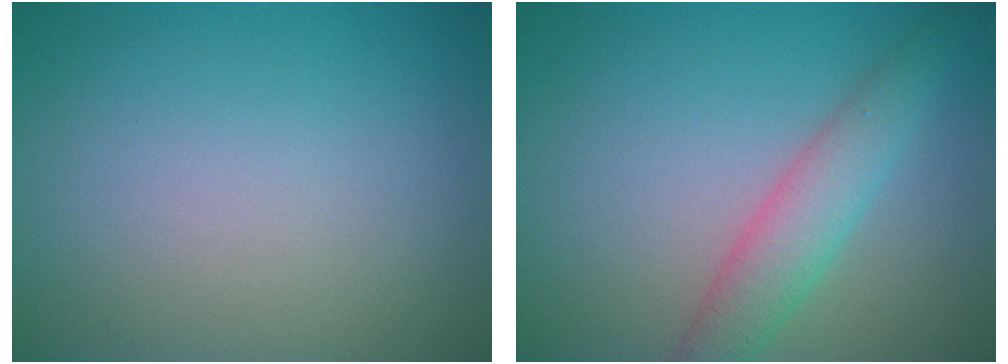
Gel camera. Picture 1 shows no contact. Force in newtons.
{"total": 3.7, "press": 3.7, "slide": 0.1}